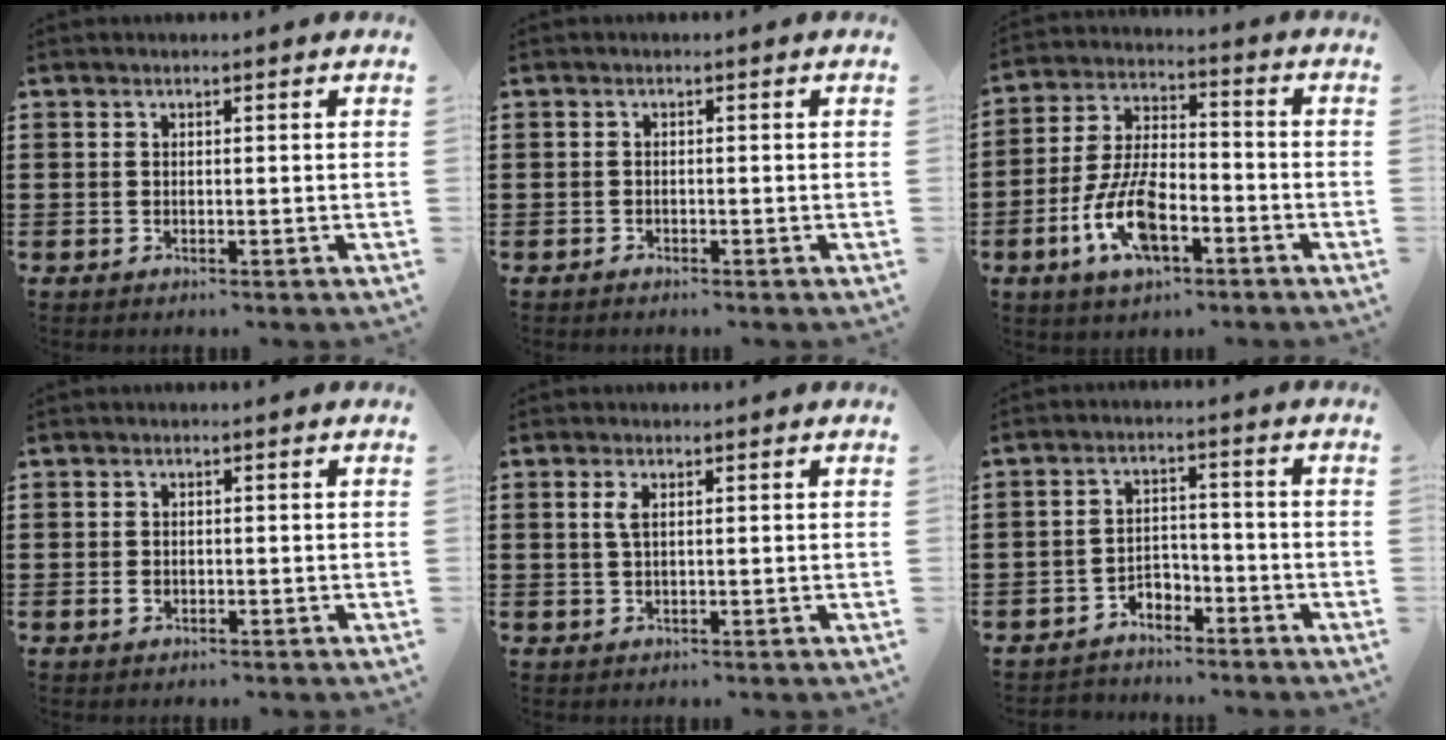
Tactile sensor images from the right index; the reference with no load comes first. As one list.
[{"total": 0.7, "force": [-0.7, 0.1, 0.0], "torque": [-0.003, -0.001, -0.015]}, {"total": 10.0, "force": [-4.2, 4.4, 7.9], "torque": [-0.182, -0.005, -0.078]}, {"total": 1.1, "force": [-0.5, 0.7, 0.7], "torque": [-0.024, -0.003, -0.012]}, {"total": 0.0}, {"total": 3.3, "force": [-2.9, 1.5, 0.4], "torque": [-0.013, 0.010, -0.059]}]